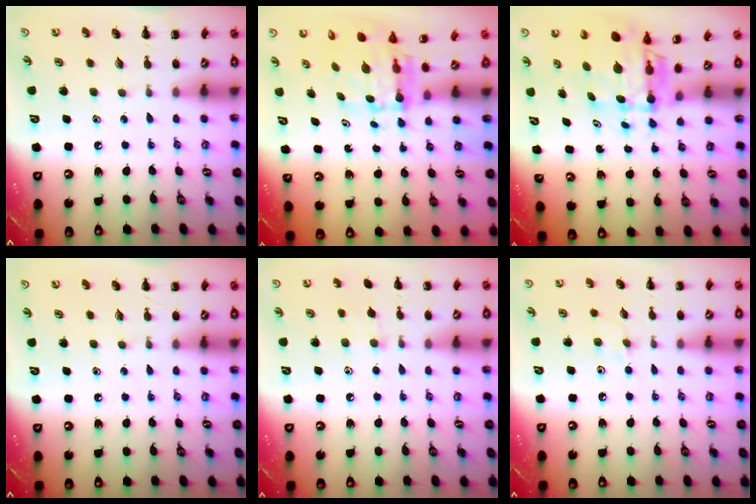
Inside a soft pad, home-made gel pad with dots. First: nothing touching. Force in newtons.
{"total": 5.7, "press": 5.6, "slide": 1.1}
{"total": 6.3, "press": 6.0, "slide": 1.9}
{"total": 0.0}
{"total": 5.5, "press": 5.0, "slide": 2.2}
{"total": 3.9, "press": 3.6, "slide": 1.4}